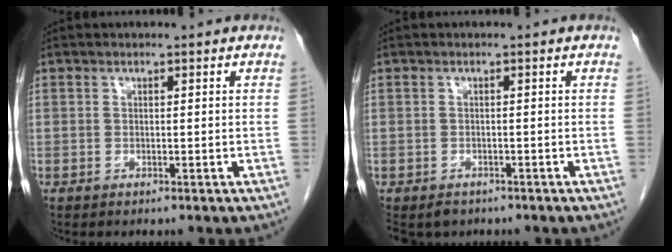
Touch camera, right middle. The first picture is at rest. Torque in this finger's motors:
{"motor_torque": [0.38, -0.22, 0.02, 0.02]}